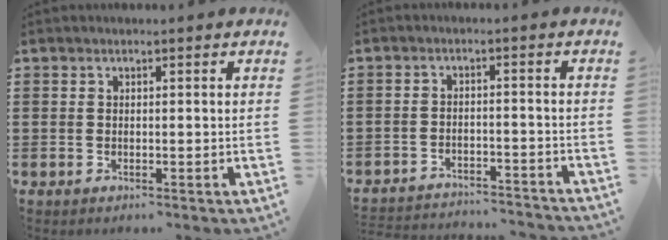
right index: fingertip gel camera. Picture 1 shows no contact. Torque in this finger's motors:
{"motor_torque": [-1.82, -0.32, -0.07, 0.03]}